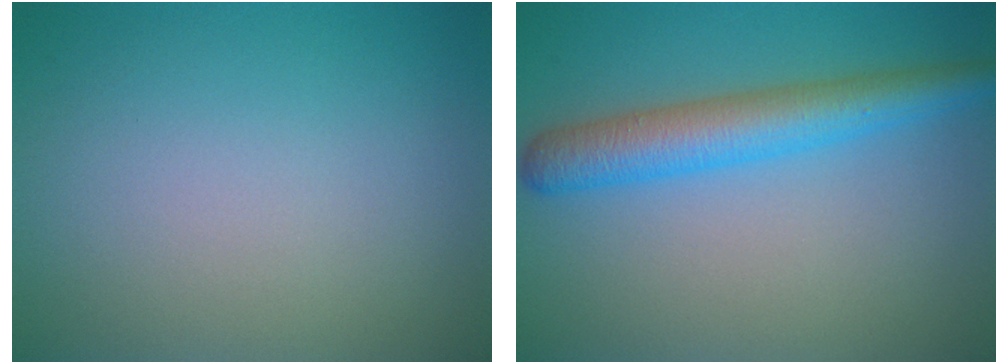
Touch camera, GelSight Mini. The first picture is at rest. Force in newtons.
{"total": 5.0, "press": 5.0, "slide": 0.2}